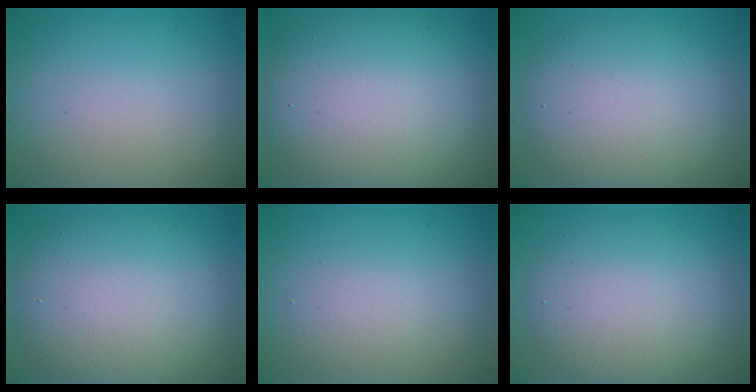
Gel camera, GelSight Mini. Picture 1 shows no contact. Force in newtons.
{"total": 11.7, "press": 11.6, "slide": 0.7}
{"total": 7.0, "press": 7.0, "slide": 0.4}
{"total": 8.5, "press": 8.4, "slide": 0.9}
{"total": 2.2, "press": 2.2, "slide": 0.1}
{"total": 5.9, "press": 5.9, "slide": 0.3}